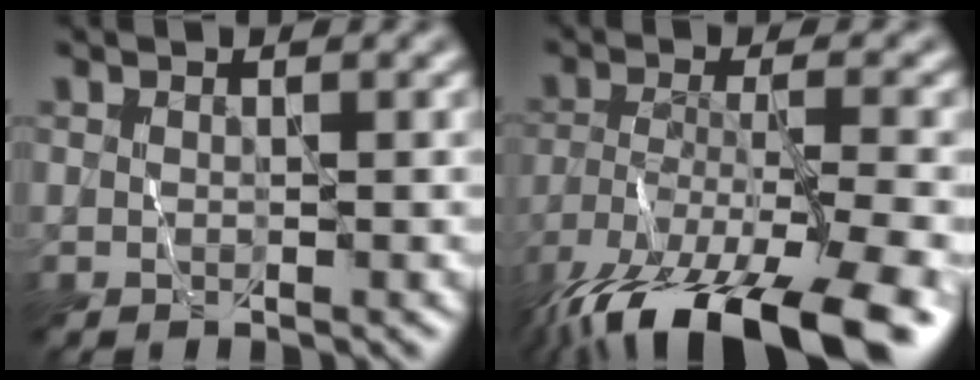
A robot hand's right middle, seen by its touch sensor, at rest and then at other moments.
{"total": 14.6, "force": [-10.5, 4.0, 9.4], "torque": [-0.196, -0.029, -0.160]}